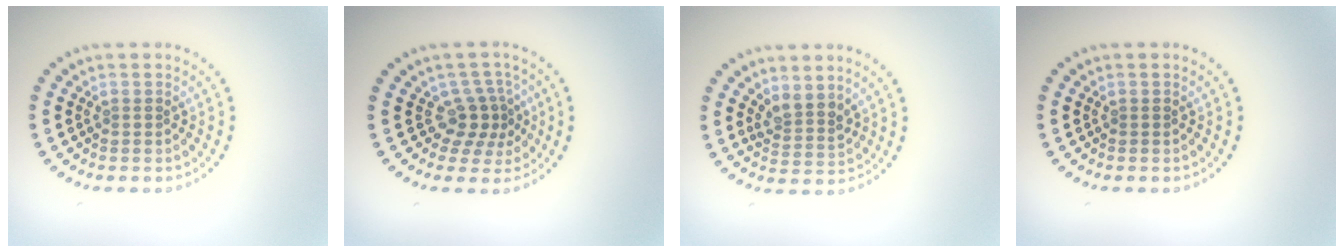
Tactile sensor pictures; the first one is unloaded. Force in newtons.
{"total": 2.9, "press": 2.2, "slide": 1.9}
{"total": 2.4, "press": 1.9, "slide": 1.4}
{"total": 0.0}